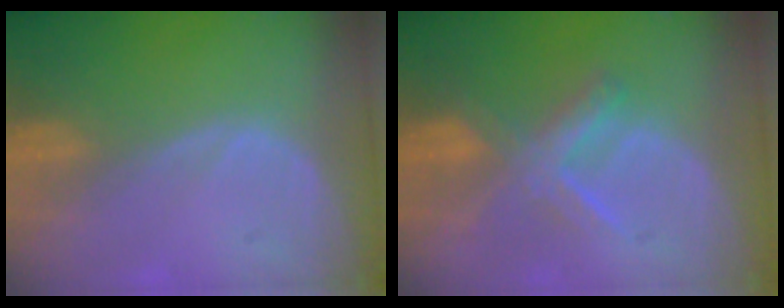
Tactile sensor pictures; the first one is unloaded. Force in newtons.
{"total": 6.3, "press": 6.2, "slide": 1.4}